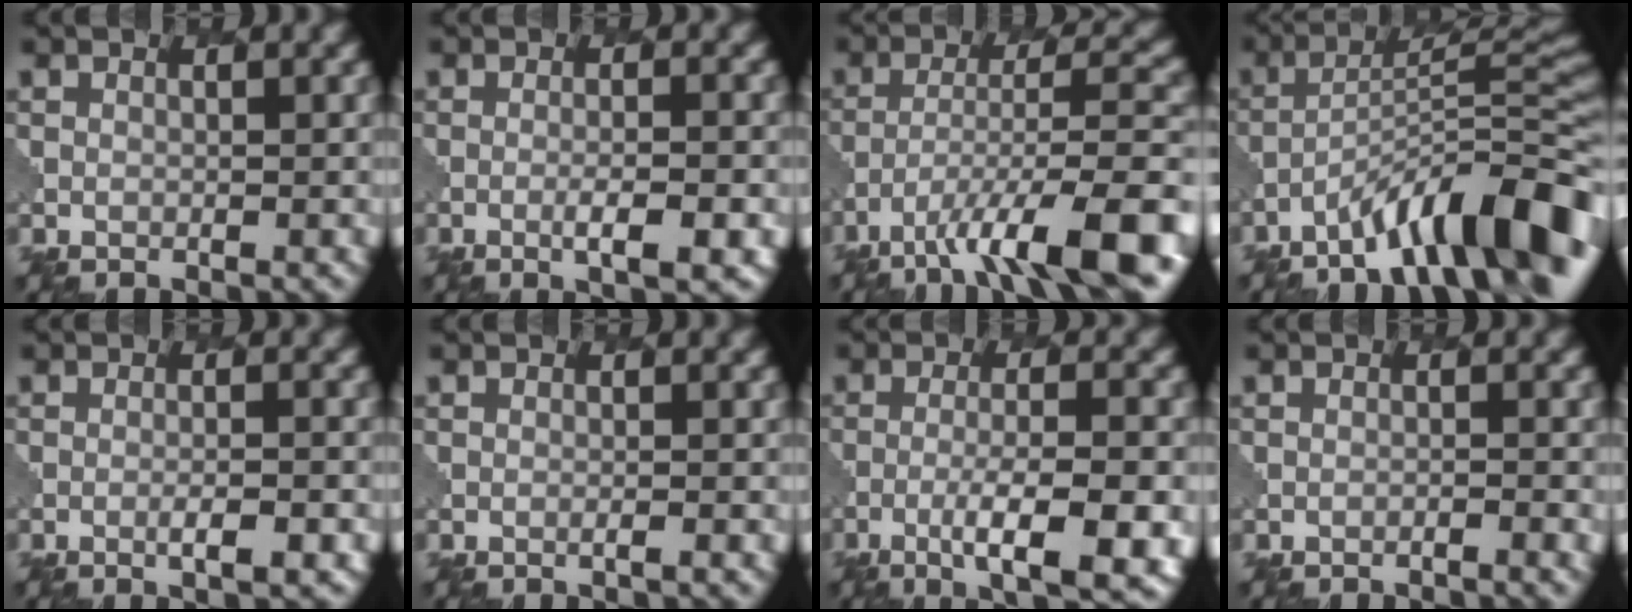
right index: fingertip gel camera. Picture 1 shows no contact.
{"total": 2.9, "force": [-0.9, 0.6, 2.7], "torque": [-0.040, 0.003, -0.015]}
{"total": 11.6, "force": [-7.2, 3.1, 8.6], "torque": [-0.137, 0.003, -0.123]}
{"total": 11.1, "force": [-7.2, 2.1, 8.1], "torque": [-0.117, 0.022, -0.117]}
{"total": 2.0, "force": [-0.6, 0.4, 1.9], "torque": [-0.025, 0.004, -0.011]}
{"total": 0.8, "force": [0.0, 0.2, 0.8], "torque": [-0.008, 0.000, -0.006]}
{"total": 7.2, "force": [-3.0, 1.6, 6.3], "torque": [-0.101, -0.001, -0.048]}
{"total": 1.1, "force": [-0.7, 0.2, 0.8], "torque": [-0.004, 0.000, -0.015]}